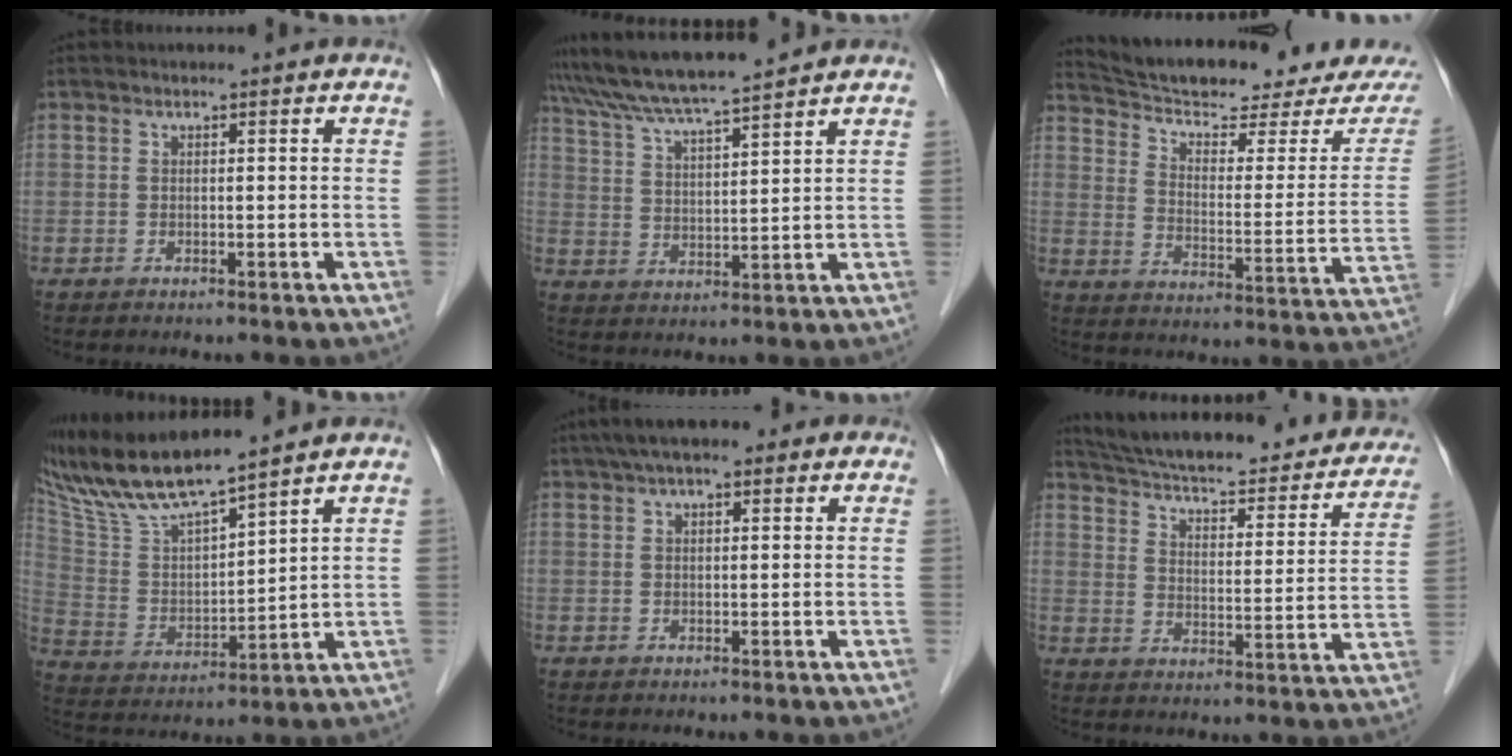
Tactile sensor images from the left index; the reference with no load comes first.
{"total": 11.1, "force": [10.0, -1.0, 4.6], "torque": [-0.089, 0.019, 0.177]}
{"total": 20.4, "force": [18.8, 1.6, 7.5], "torque": [-0.112, -0.046, 0.261]}
{"total": 14.1, "force": [12.7, 0.1, 6.2], "torque": [-0.136, 0.009, 0.254]}
{"total": 6.9, "force": [4.4, 2.4, 4.8], "torque": [-0.082, 0.038, 0.065]}
{"total": 29.1, "force": [24.8, 7.3, 13.2], "torque": [-0.207, -0.016, 0.309]}